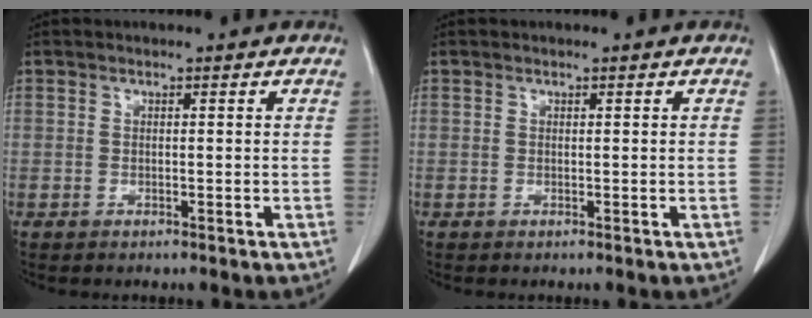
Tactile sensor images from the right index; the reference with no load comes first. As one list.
[{"total": 0.0}]